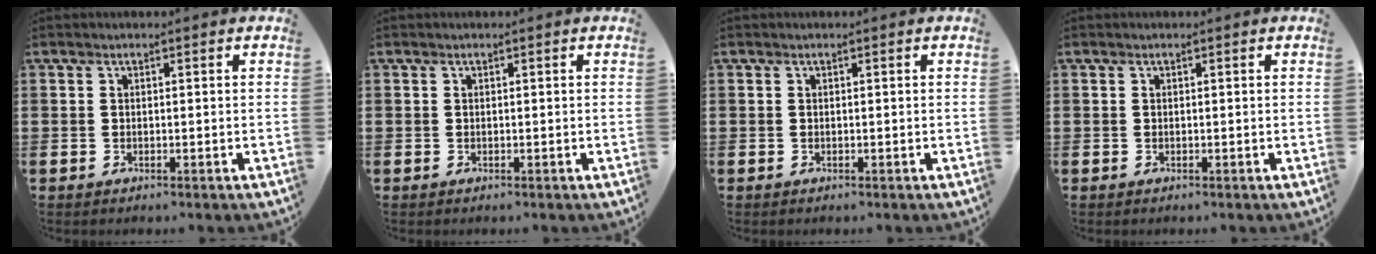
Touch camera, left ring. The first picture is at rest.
{"total": 0.0}
{"total": 0.0}
{"total": 0.0}